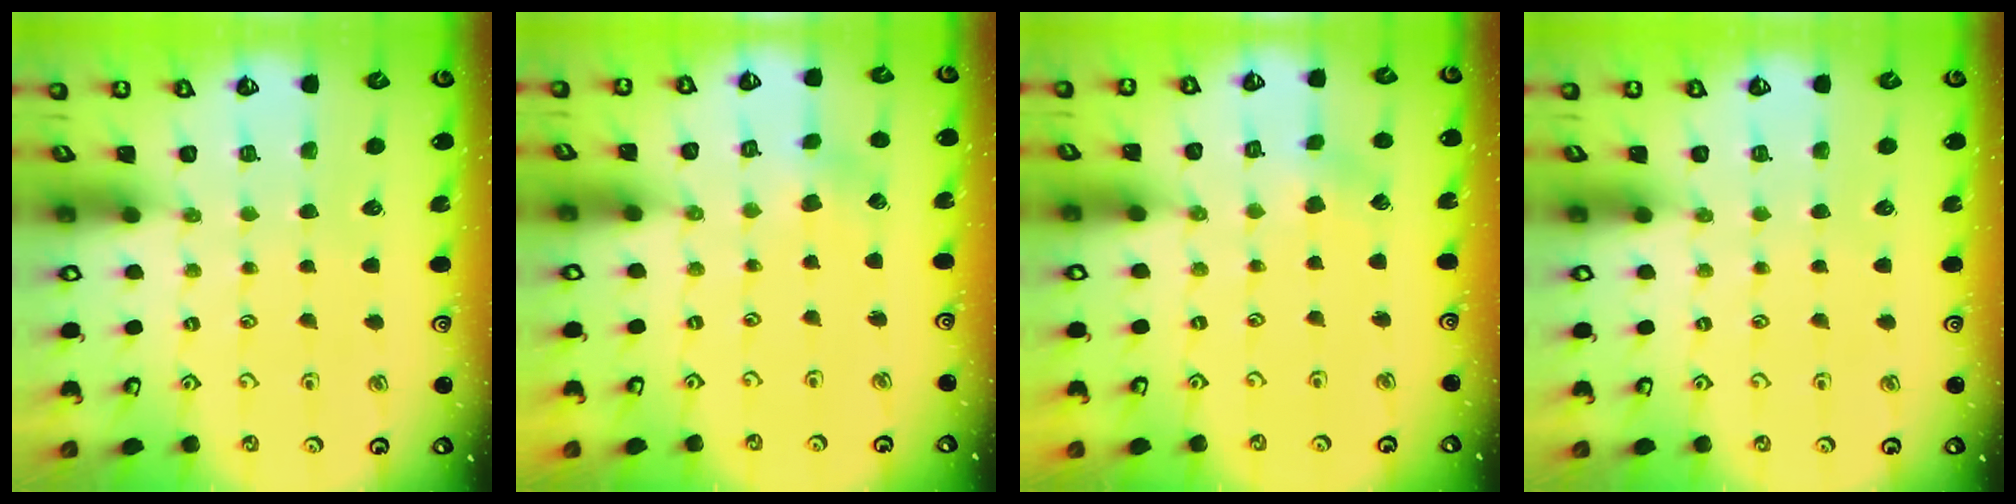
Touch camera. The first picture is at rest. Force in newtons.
{"total": 2.3, "press": 2.3, "slide": 0.4}
{"total": 2.5, "press": 2.4, "slide": 0.8}
{"total": 0.0}